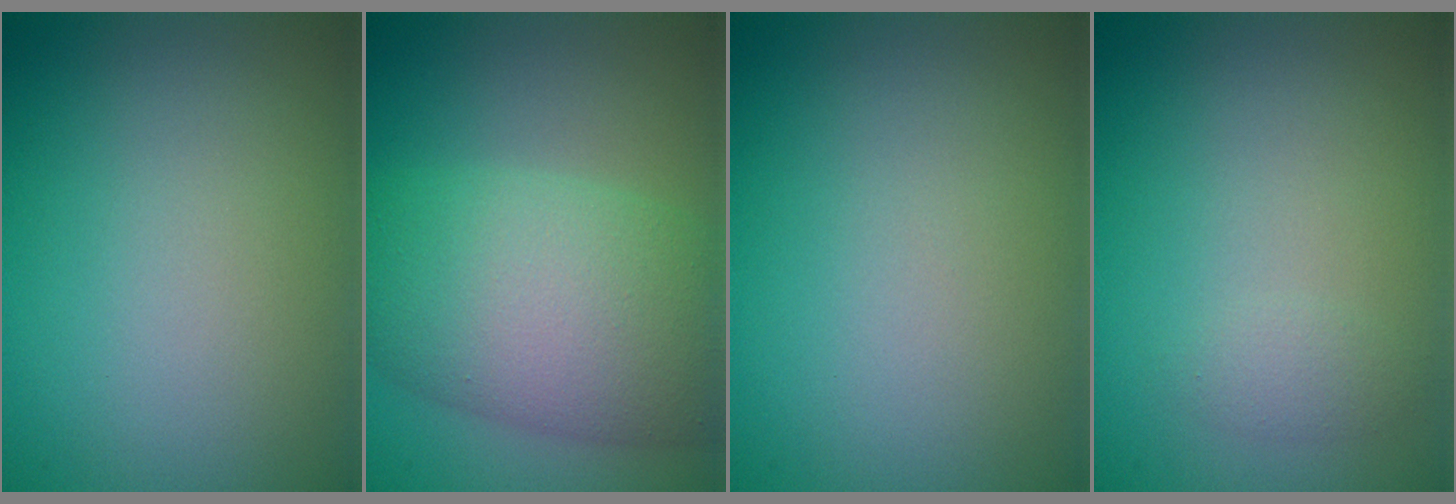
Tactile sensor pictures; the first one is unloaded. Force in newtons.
{"total": 9.4, "press": 9.4, "slide": 0.3}
{"total": 0.0}
{"total": 0.9, "press": 0.9, "slide": 0.0}